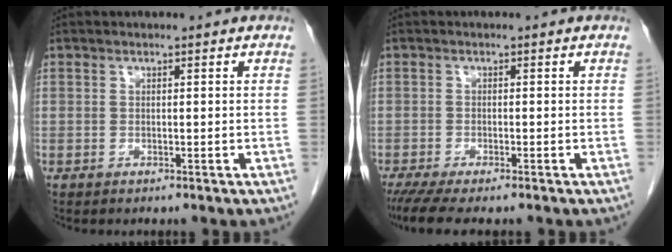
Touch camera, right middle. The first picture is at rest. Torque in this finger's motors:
{"motor_torque": [0.84, -0.58, 0.13, 0.06]}